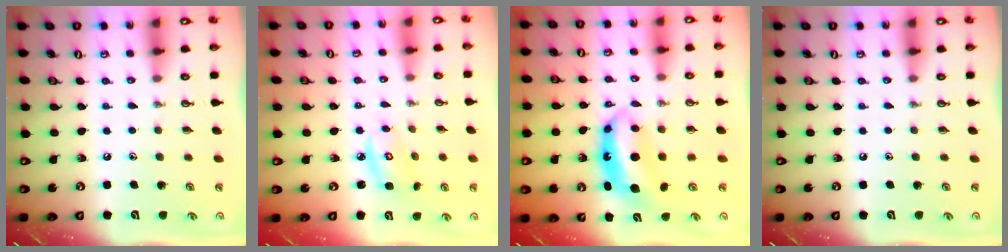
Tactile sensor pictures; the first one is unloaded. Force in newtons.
{"total": 4.4, "press": 4.4, "slide": 0.2}
{"total": 7.6, "press": 7.5, "slide": 0.7}
{"total": 0.0}